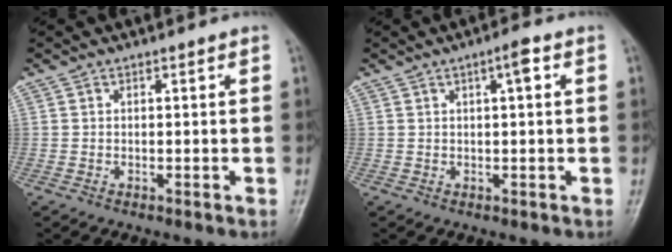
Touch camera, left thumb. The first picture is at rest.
{"total": 2.8, "force": [0.9, 0.5, 2.5], "torque": [-0.041, 0.004, 0.012]}